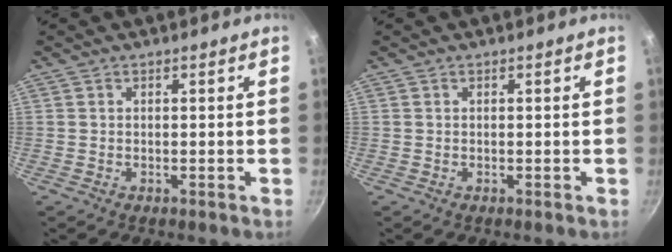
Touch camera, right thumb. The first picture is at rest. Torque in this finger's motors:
{"motor_torque": [0.00, 0.00, -0.02, 0.18, 0.00]}